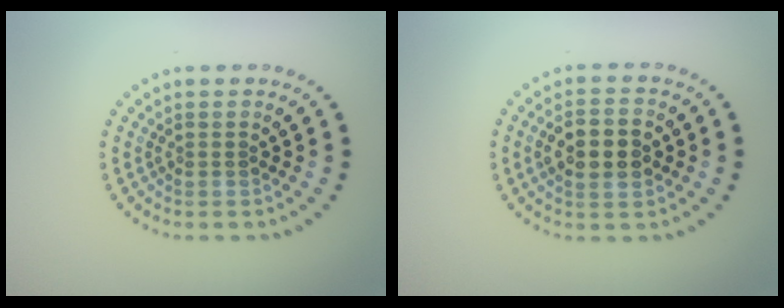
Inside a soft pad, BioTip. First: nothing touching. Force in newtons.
{"total": 4.6, "press": 4.6, "slide": 0.3}